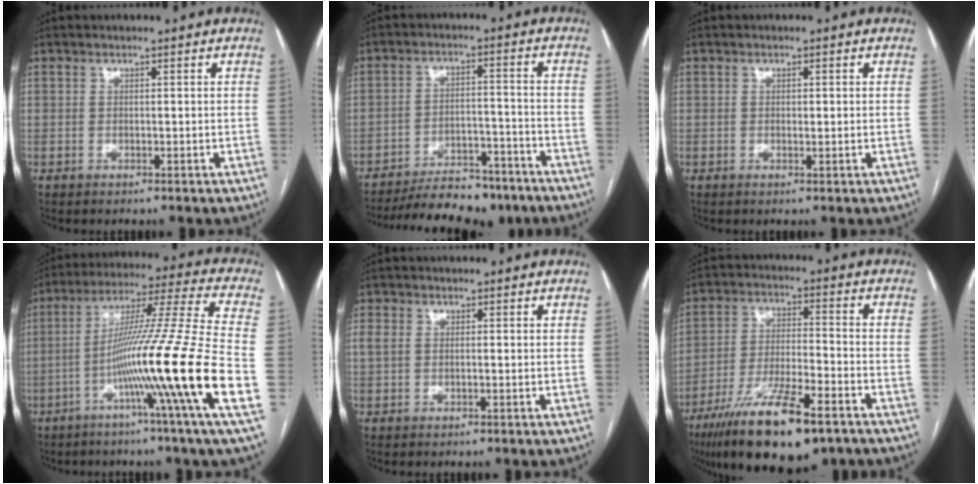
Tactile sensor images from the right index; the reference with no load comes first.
{"total": 15.1, "force": [-13.1, 4.5, 6.1], "torque": [-0.094, 0.006, -0.188]}
{"total": 0.9, "force": [0.0, 0.3, 0.9], "torque": [-0.017, -0.002, 0.000]}
{"total": 23.7, "force": [-6.4, -2.3, 22.7], "torque": [-0.362, -0.020, -0.125]}
{"total": 2.1, "force": [0.1, 1.4, 1.6], "torque": [-0.044, 0.013, 0.005]}
{"total": 17.4, "force": [-11.2, 3.5, 12.9], "torque": [-0.225, -0.033, -0.194]}